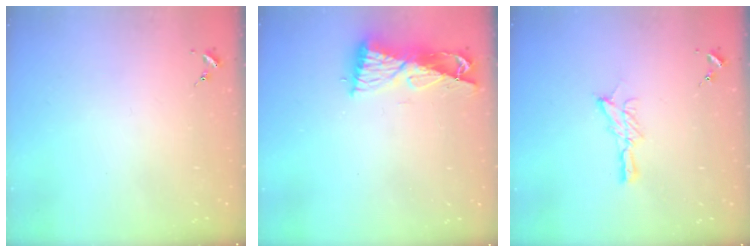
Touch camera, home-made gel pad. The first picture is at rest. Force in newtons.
{"total": 9.3, "press": 9.3, "slide": 1.0}
{"total": 7.6, "press": 7.6, "slide": 0.1}